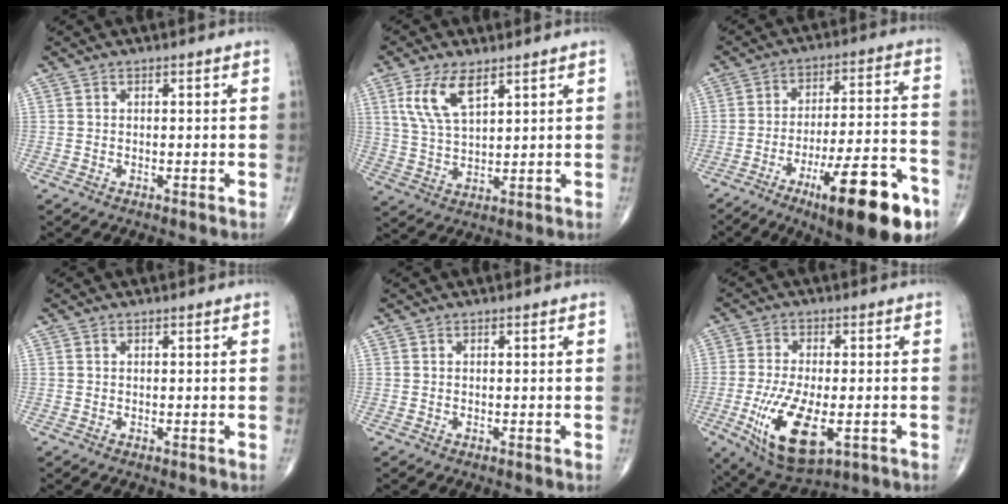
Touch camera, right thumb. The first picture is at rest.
{"total": 8.7, "force": [4.5, 3.6, 6.5], "torque": [-0.125, -0.013, 0.097]}
{"total": 20.8, "force": [-11.1, 5.1, 16.9], "torque": [-0.215, 0.062, -0.161]}
{"total": 0.0}
{"total": 0.0}
{"total": 13.9, "force": [-4.3, 6.1, 11.8], "torque": [-0.221, -0.011, -0.061]}